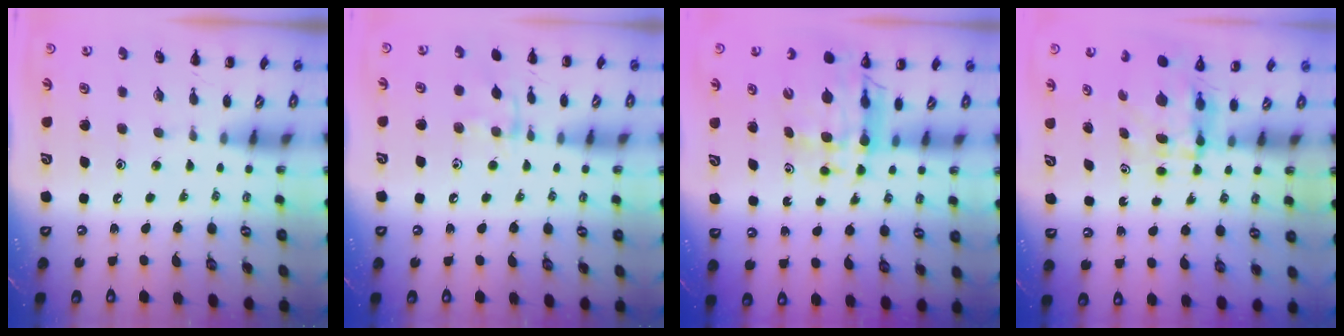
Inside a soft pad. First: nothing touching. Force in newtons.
{"total": 6.9, "press": 6.8, "slide": 0.5}
{"total": 9.3, "press": 8.9, "slide": 2.8}
{"total": 3.9, "press": 3.9, "slide": 0.3}